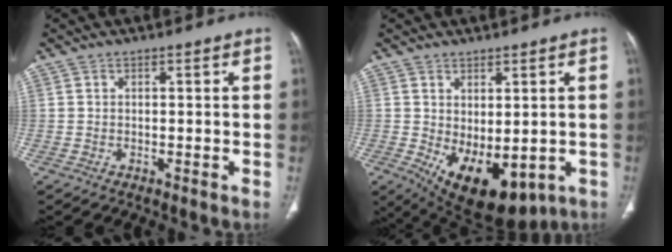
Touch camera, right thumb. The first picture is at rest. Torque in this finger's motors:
{"motor_torque": [-0.30, 0.98, -0.03, 0.10, 0.22]}